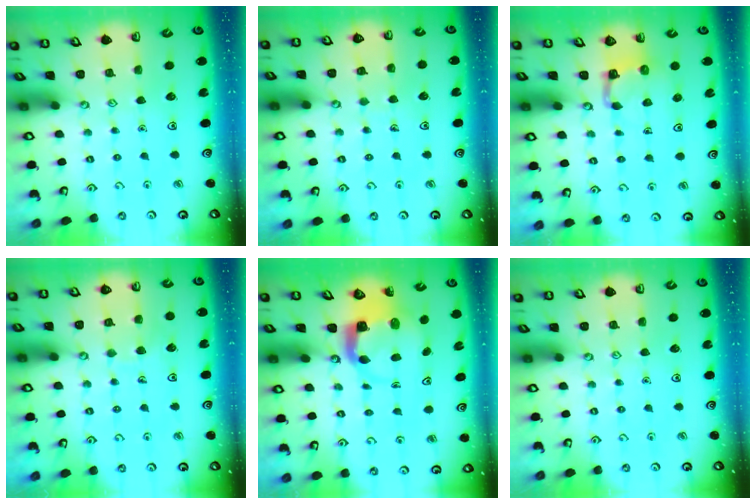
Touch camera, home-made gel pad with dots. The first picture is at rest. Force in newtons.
{"total": 4.1, "press": 4.0, "slide": 0.4}
{"total": 3.4, "press": 3.4, "slide": 0.6}
{"total": 5.5, "press": 5.5, "slide": 0.5}
{"total": 5.6, "press": 5.5, "slide": 1.0}
{"total": 0.0}